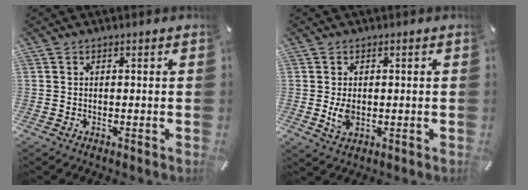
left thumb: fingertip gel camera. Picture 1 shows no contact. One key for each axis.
{"total": 3.7, "fx": -0.2, "fy": 2.5, "fz": 2.6, "tx": -0.060, "ty": -0.008, "tz": -0.009}